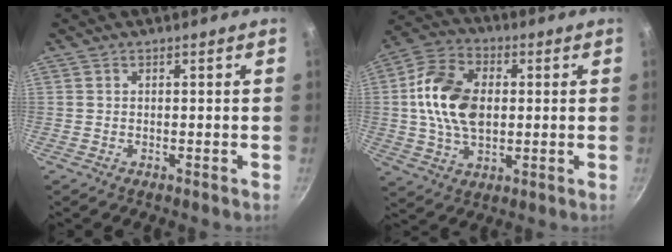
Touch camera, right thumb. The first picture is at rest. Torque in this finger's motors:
{"motor_torque": [1.38, 1.60, 1.52, -0.05, 0.53]}